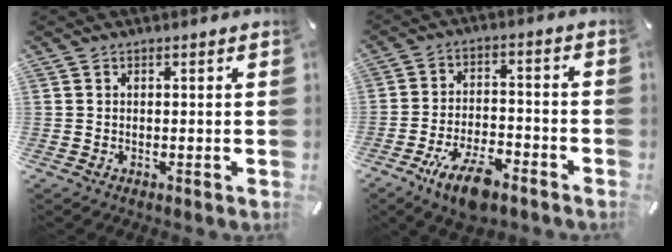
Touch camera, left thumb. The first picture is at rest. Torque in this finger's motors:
{"motor_torque": [-0.85, 1.89, 1.46, 0.83, 0.07]}